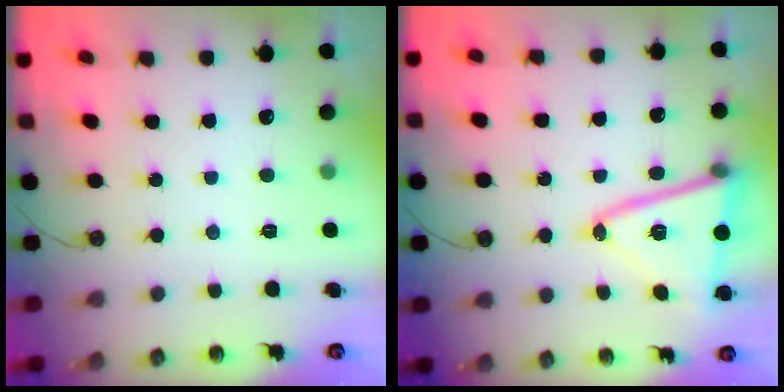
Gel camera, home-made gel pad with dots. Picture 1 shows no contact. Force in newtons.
{"total": 15.9, "press": 15.6, "slide": 2.9}